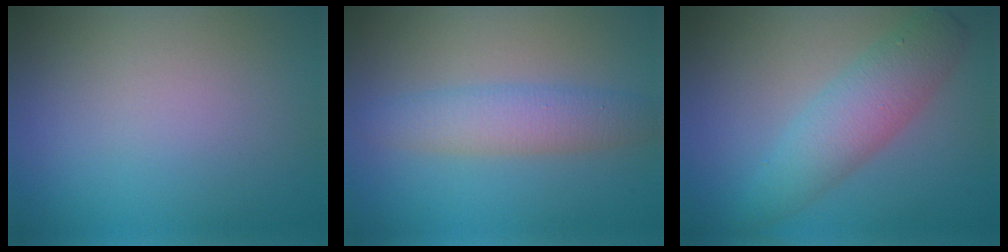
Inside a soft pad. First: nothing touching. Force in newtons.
{"total": 3.5, "press": 3.5, "slide": 0.0}
{"total": 4.5, "press": 4.5, "slide": 0.1}